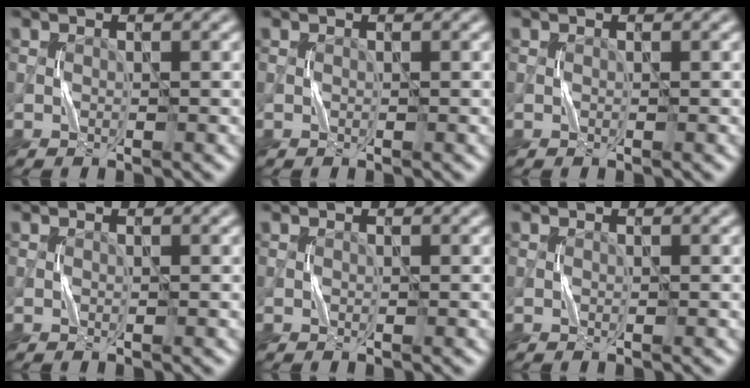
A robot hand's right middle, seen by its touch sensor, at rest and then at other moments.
{"total": 0.0}
{"total": 0.0}
{"total": 0.0}
{"total": 0.0}
{"total": 0.0}